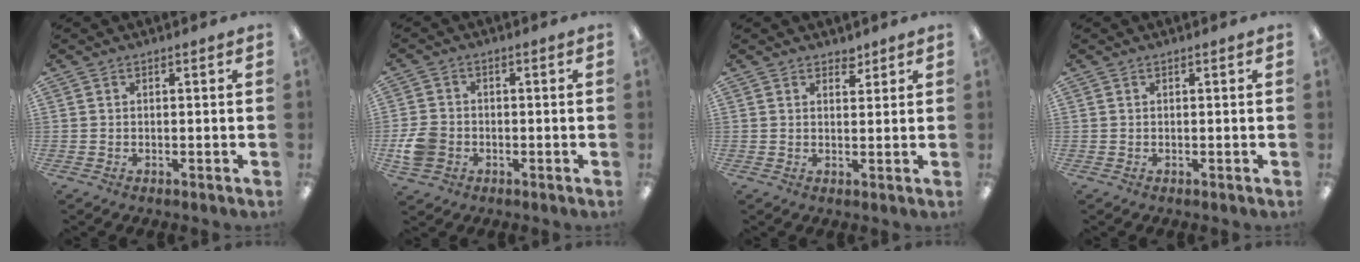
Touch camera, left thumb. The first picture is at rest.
{"total": 6.1, "force": [-1.7, 4.9, 3.1], "torque": [-0.062, 0.007, -0.032]}
{"total": 2.6, "force": [2.2, 1.3, 0.7], "torque": [0.000, -0.011, 0.037]}
{"total": 0.0}